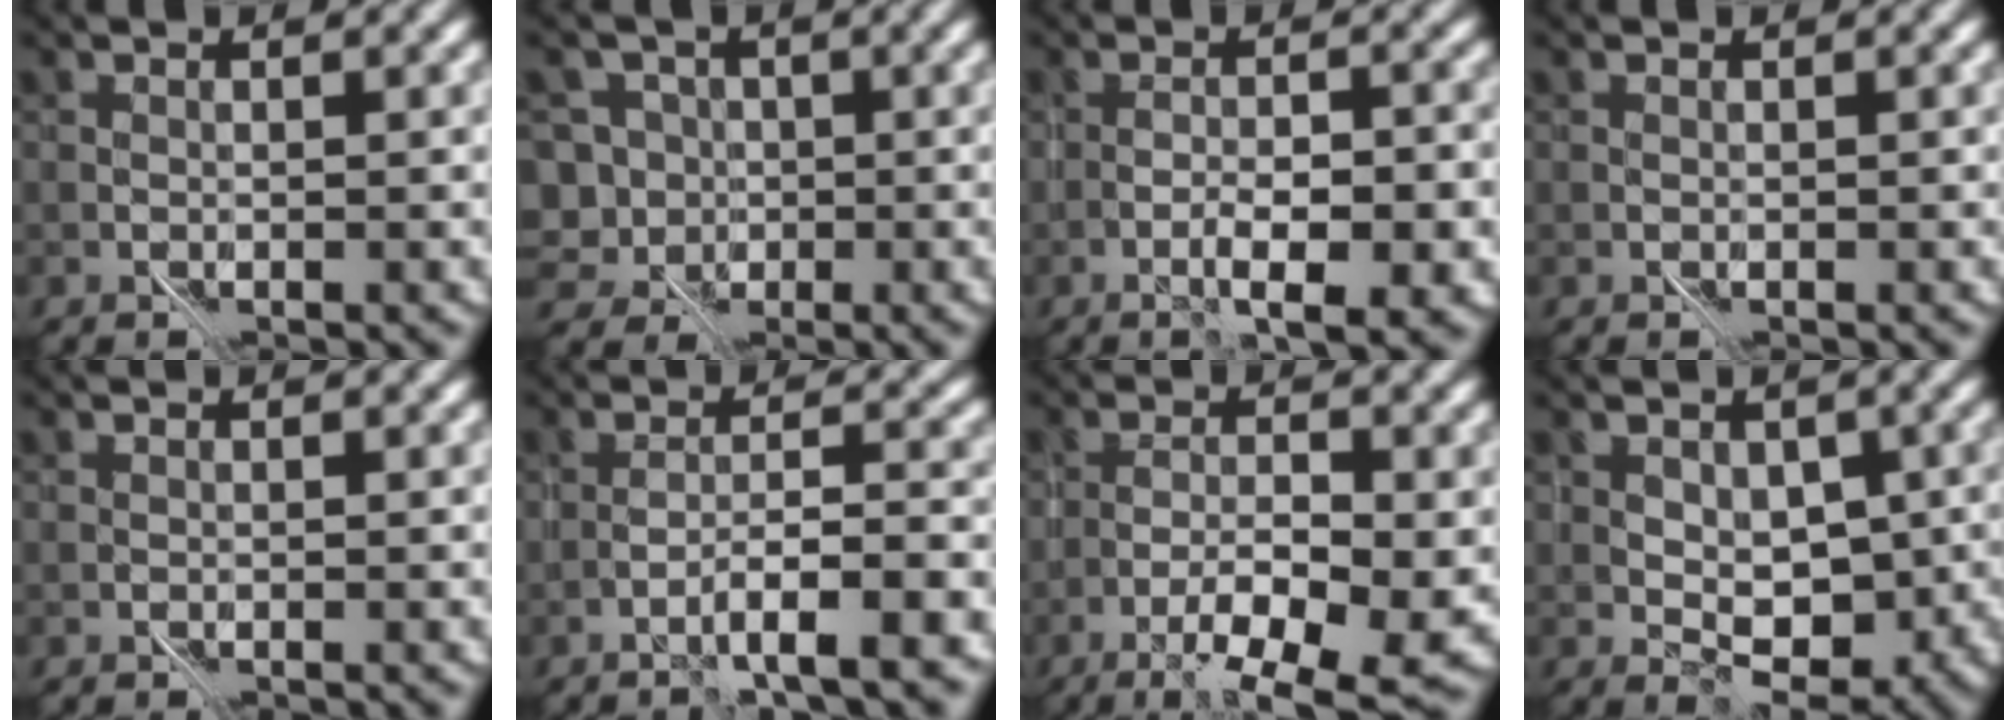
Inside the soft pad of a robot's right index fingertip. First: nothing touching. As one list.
[{"total": 7.8, "force": [-0.8, 7.4, 2.4], "torque": [-0.054, 0.027, -0.053]}, {"total": 3.3, "force": [-1.1, 0.5, 3.0], "torque": [-0.047, 0.003, -0.017]}, {"total": 0.0}, {"total": 0.0}, {"total": 2.6, "force": [-1.5, -0.3, 2.1], "torque": [-0.029, 0.019, -0.033]}, {"total": 5.9, "force": [-3.0, 1.0, 5.0], "torque": [-0.077, -0.002, -0.049]}, {"total": 3.8, "force": [0.6, 2.4, 2.9], "torque": [-0.034, -0.004, 0.012]}]